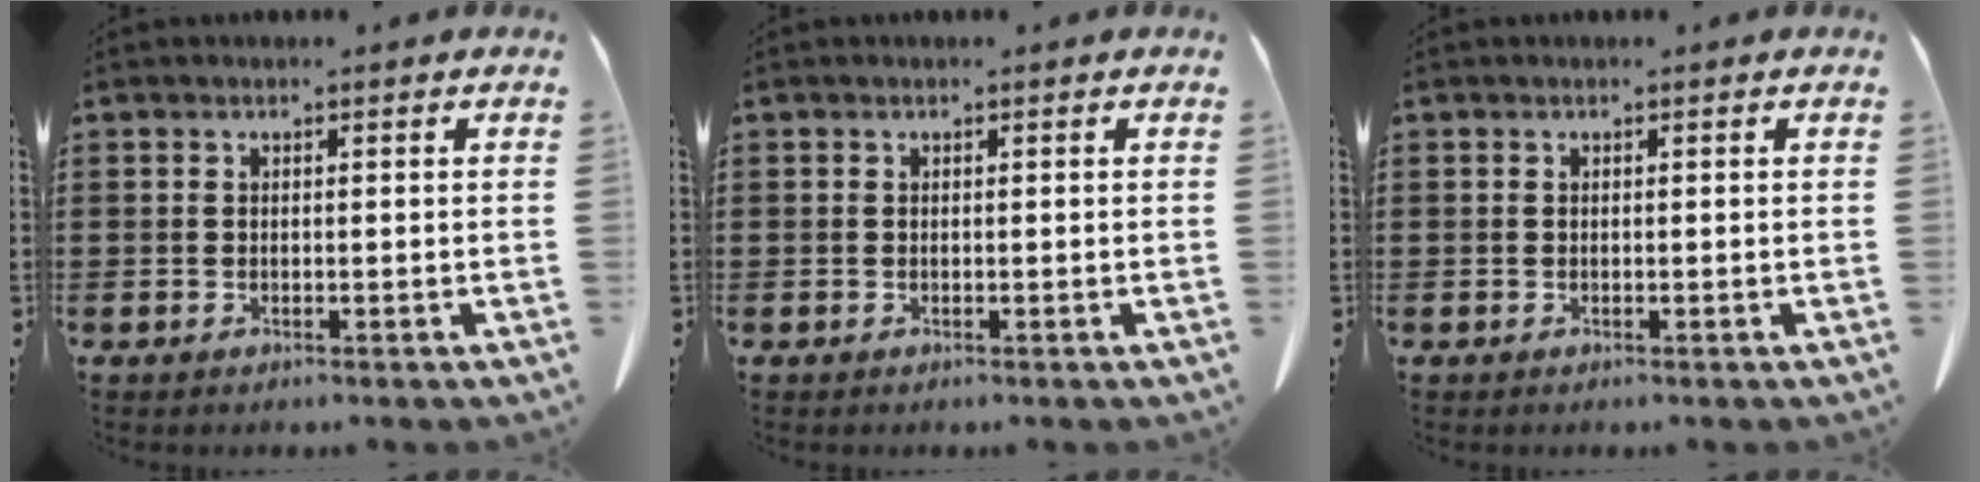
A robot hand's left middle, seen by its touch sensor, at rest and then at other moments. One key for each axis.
{"total": 0.0}
{"total": 0.0}